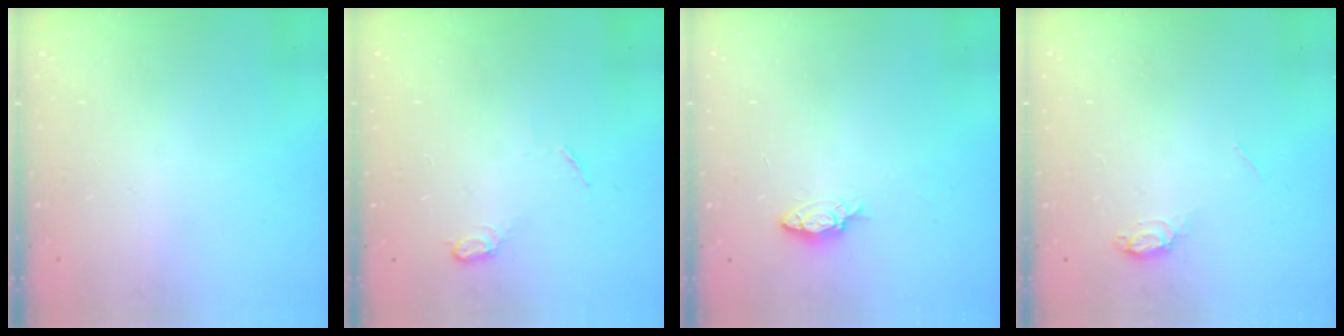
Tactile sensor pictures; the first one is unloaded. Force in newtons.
{"total": 5.3, "press": 5.3, "slide": 0.7}
{"total": 5.0, "press": 4.9, "slide": 0.8}
{"total": 5.6, "press": 5.5, "slide": 0.6}